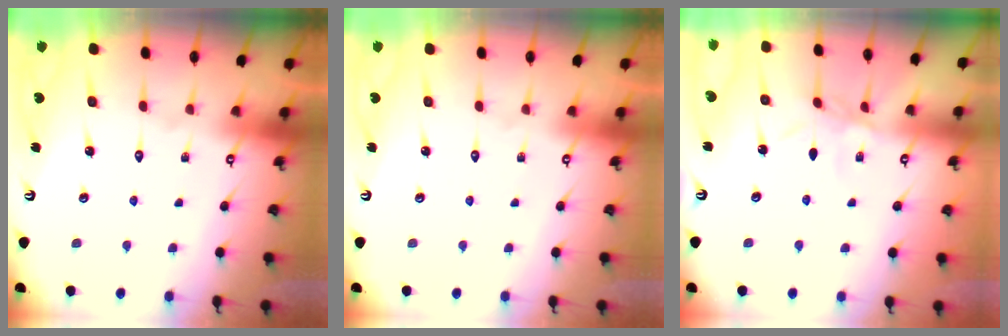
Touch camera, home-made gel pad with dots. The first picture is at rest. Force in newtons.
{"total": 0.0}
{"total": 3.7, "press": 3.7, "slide": 0.1}